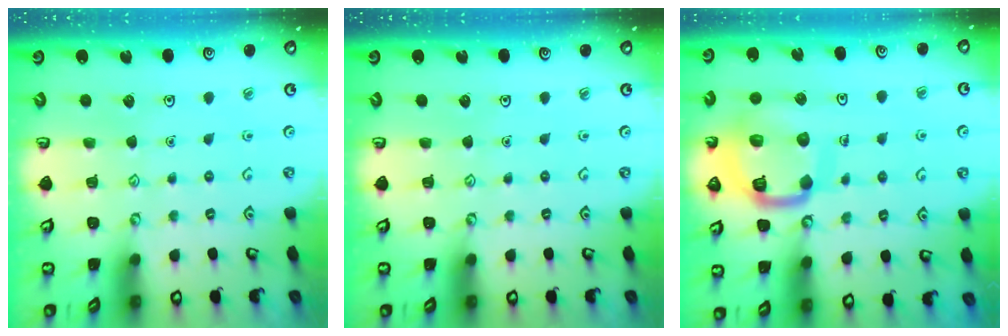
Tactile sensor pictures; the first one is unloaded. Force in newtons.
{"total": 0.0}
{"total": 15.9, "press": 15.9, "slide": 1.6}